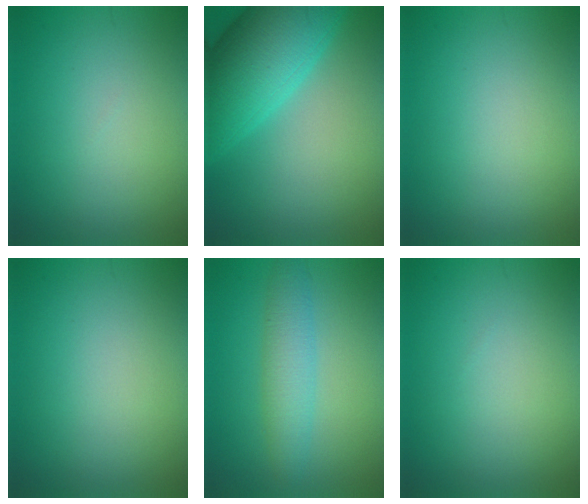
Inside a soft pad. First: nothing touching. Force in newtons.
{"total": 8.6, "press": 8.6, "slide": 0.3}
{"total": 0.0}
{"total": 0.0}
{"total": 3.4, "press": 3.4, "slide": 0.1}
{"total": 0.0}